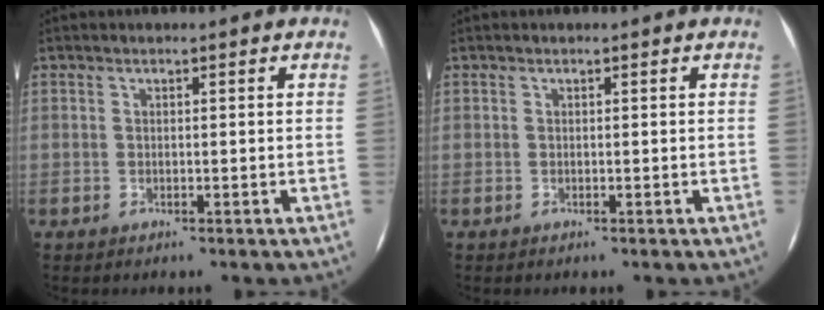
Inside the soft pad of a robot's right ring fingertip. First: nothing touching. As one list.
[{"total": 0.0}]